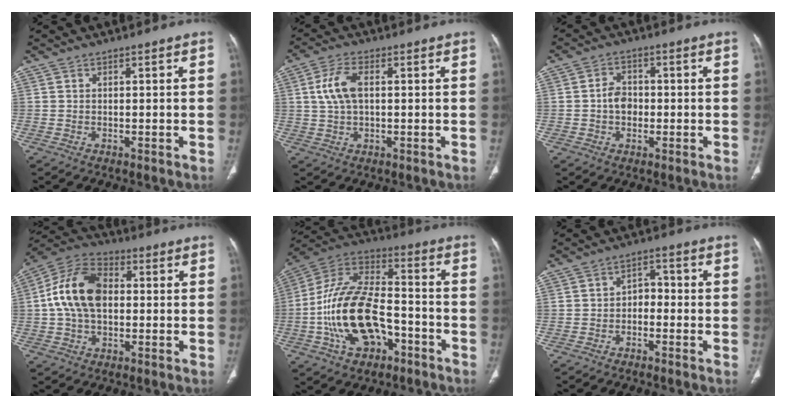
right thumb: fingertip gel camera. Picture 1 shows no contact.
{"total": 6.4, "force": [1.0, 3.2, 5.5], "torque": [-0.125, 0.011, 0.020]}
{"total": 4.4, "force": [-0.6, 3.4, 2.7], "torque": [-0.035, 0.012, -0.016]}
{"total": 13.7, "force": [0.8, 8.9, 10.4], "torque": [-0.192, 0.028, 0.006]}
{"total": 20.6, "force": [-6.2, 12.0, 15.6], "torque": [-0.284, 0.050, -0.106]}
{"total": 3.8, "force": [-1.2, 2.6, 2.4], "torque": [-0.023, 0.028, -0.030]}